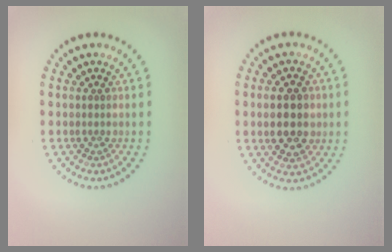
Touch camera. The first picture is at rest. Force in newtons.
{"total": 4.5, "press": 4.5, "slide": 0.1}